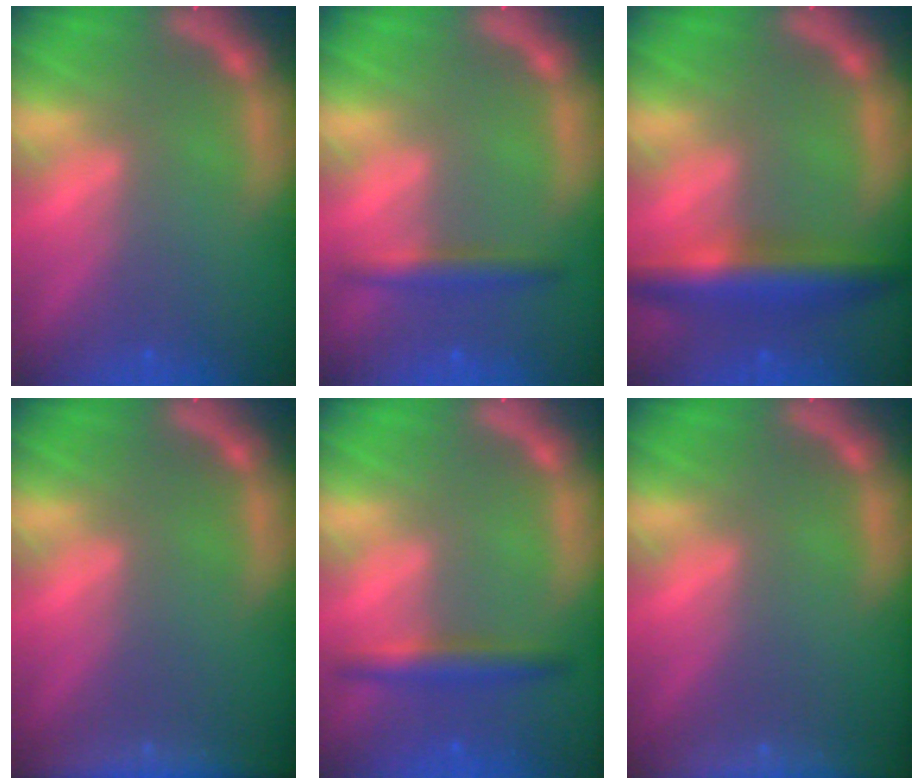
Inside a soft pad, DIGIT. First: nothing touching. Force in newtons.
{"total": 2.4}
{"total": 5.9}
{"total": 7.9}
{"total": 3.0}
{"total": 9.5}